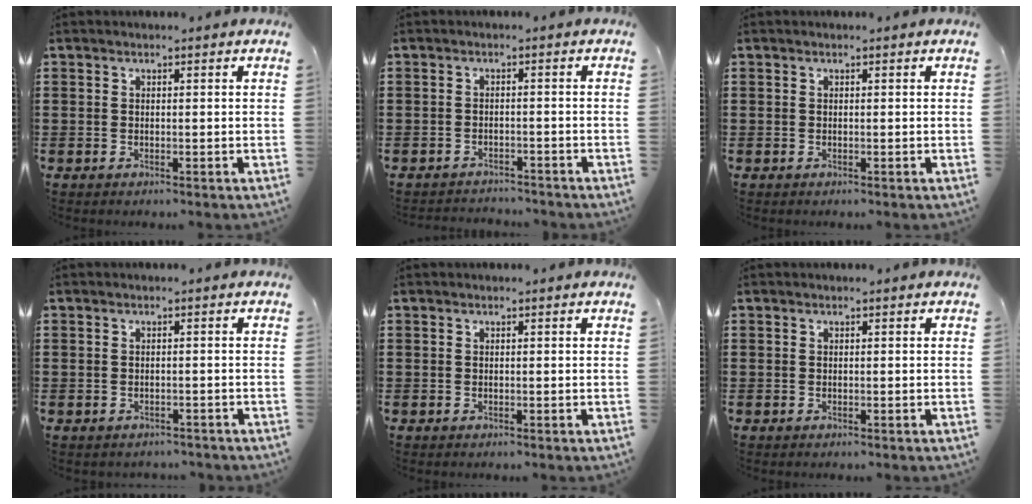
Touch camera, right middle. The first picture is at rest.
{"total": 1.8, "force": [-1.8, 0.2, 0.0], "torque": [-0.007, 0.000, -0.040]}
{"total": 0.0}
{"total": 0.7, "force": [-0.7, 0.2, 0.0], "torque": [-0.002, 0.000, -0.015]}
{"total": 0.0}
{"total": 0.0}